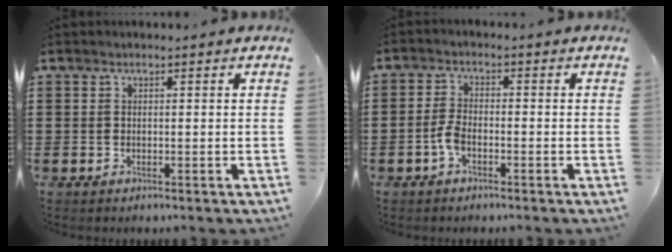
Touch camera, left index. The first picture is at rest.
{"total": 3.2, "force": [-1.3, 1.3, 2.7], "torque": [-0.070, -0.002, -0.031]}